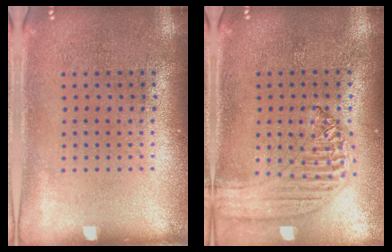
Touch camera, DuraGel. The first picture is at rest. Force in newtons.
{"total": 1.3, "press": 1.3, "slide": 0.2}